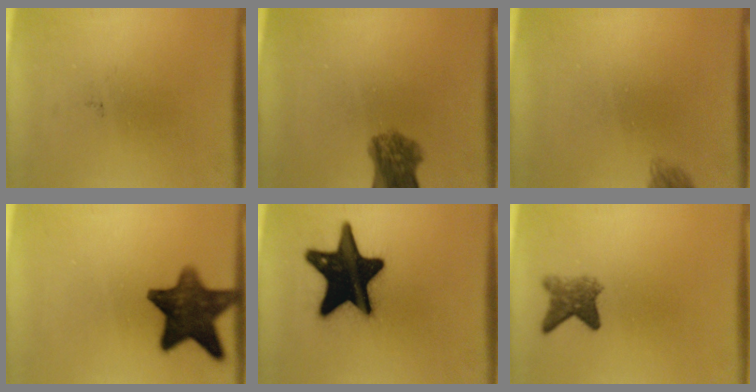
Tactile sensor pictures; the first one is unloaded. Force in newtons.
{"total": 5.9}
{"total": 1.4}
{"total": 12.3}
{"total": 20.2}
{"total": 3.6}